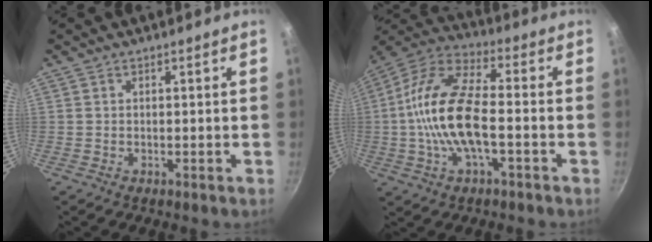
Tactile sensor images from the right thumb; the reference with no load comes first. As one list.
[{"total": 16.5, "force": [-2.3, 7.1, 14.7], "torque": [-0.277, 0.040, -0.062]}]